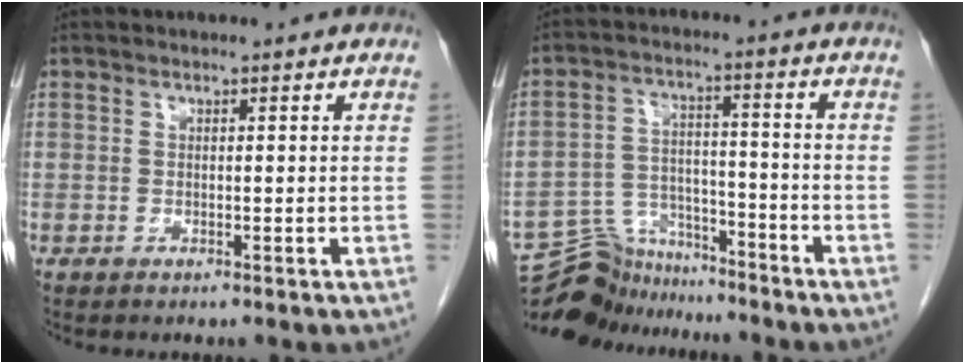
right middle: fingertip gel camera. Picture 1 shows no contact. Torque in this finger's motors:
{"motor_torque": [0.54, -0.39, -0.09, -0.08]}